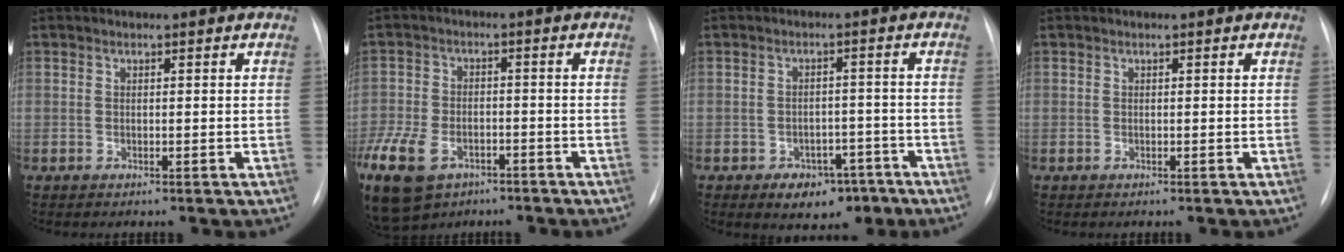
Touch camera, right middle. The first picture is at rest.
{"total": 25.1, "force": [-13.1, 17.0, 13.0], "torque": [-0.415, -0.031, -0.211]}
{"total": 6.5, "force": [-4.0, 4.2, 3.0], "torque": [-0.033, 0.015, -0.048]}
{"total": 0.0}